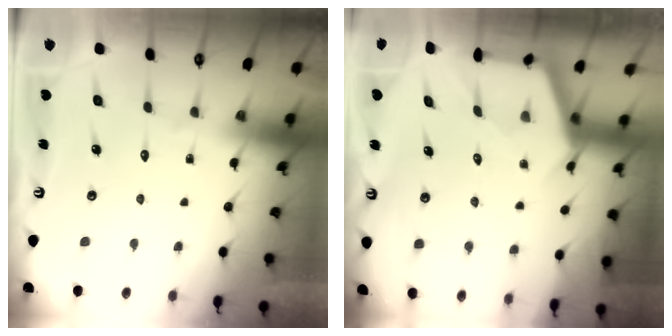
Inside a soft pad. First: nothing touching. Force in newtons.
{"total": 2.6, "press": 2.6, "slide": 0.4}